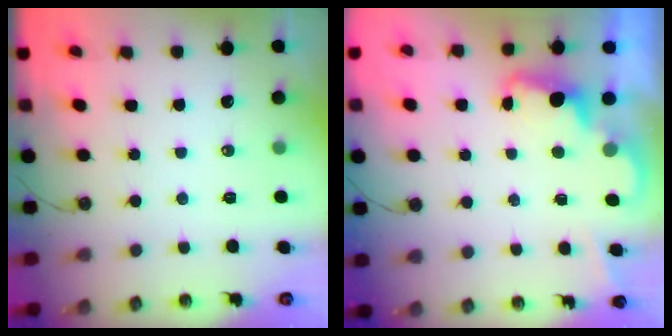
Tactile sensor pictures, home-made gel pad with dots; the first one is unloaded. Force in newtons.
{"total": 2.4, "press": 2.4, "slide": 0.5}